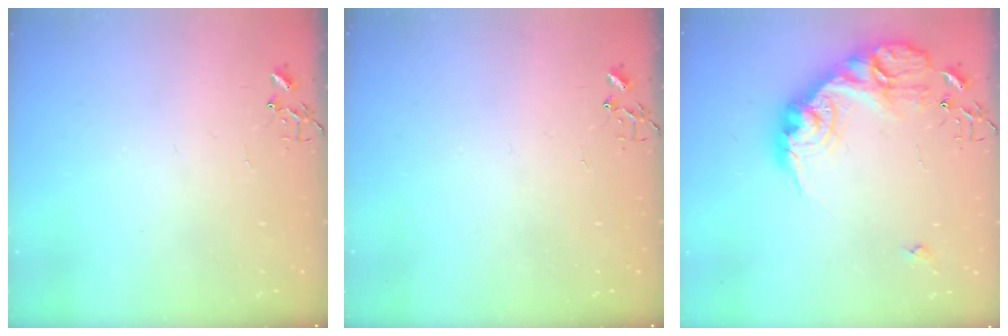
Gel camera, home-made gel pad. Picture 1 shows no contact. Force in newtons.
{"total": 0.0}
{"total": 22.6, "press": 22.6, "slide": 1.4}